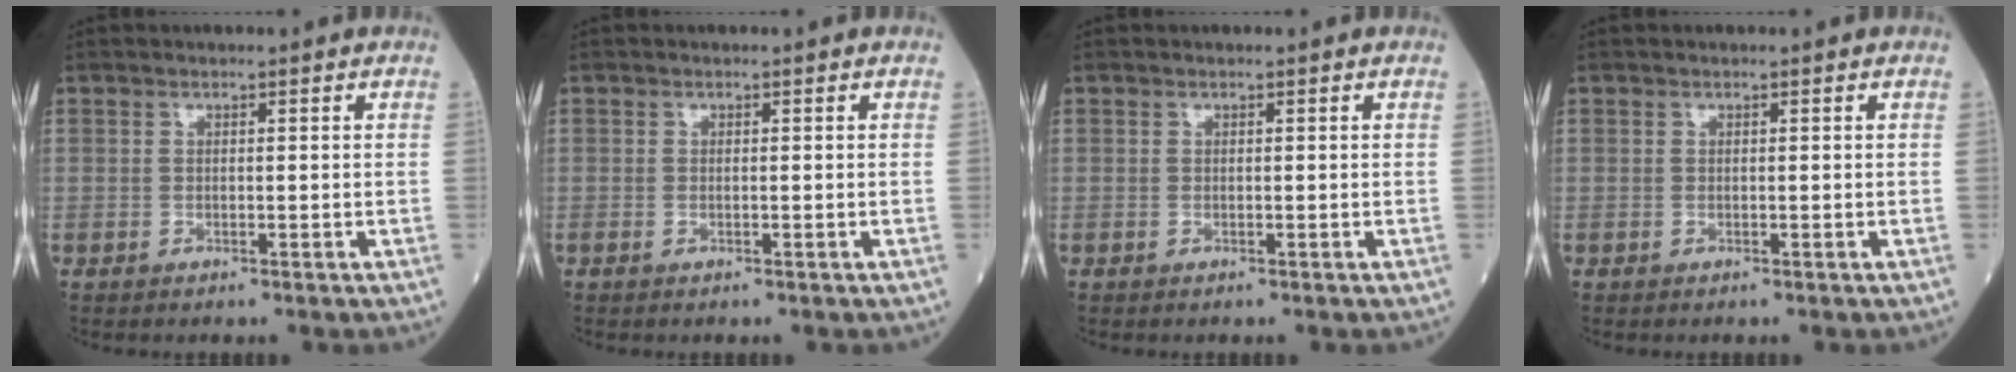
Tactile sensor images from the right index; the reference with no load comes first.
{"total": 0.0}
{"total": 0.0}
{"total": 0.0}